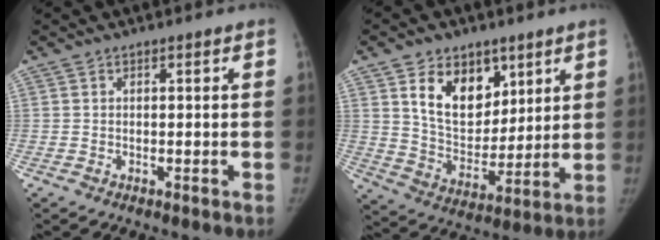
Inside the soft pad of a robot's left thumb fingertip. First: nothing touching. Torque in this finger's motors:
{"motor_torque": [0.01, 0.13, 1.29, -0.84, 0.38]}